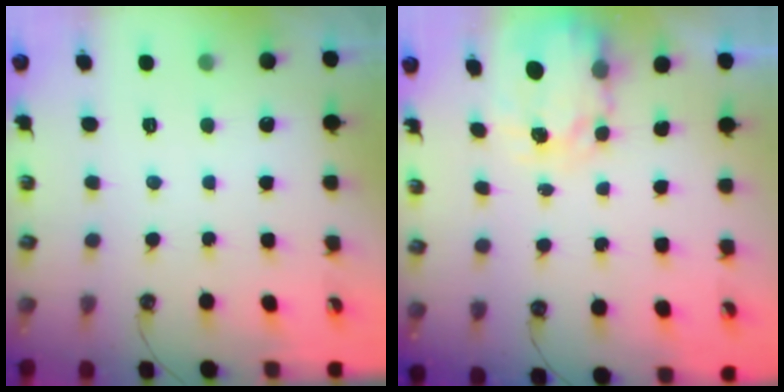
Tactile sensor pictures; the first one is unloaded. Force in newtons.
{"total": 4.0, "press": 4.0, "slide": 0.0}